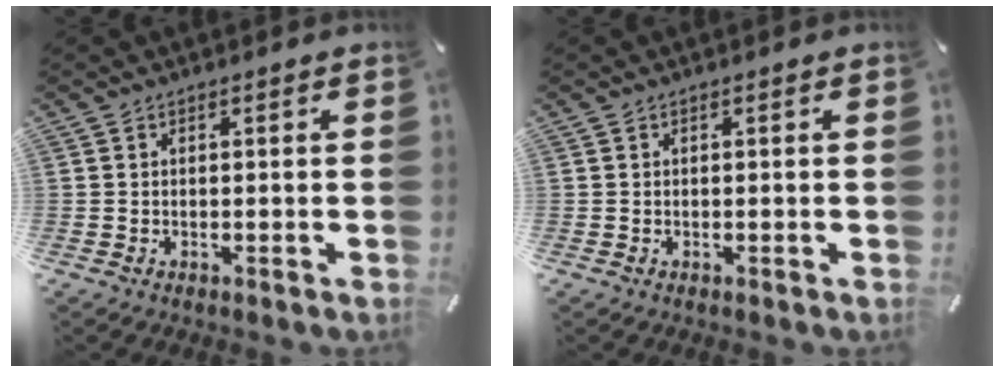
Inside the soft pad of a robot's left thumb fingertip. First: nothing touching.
{"total": 0.0}